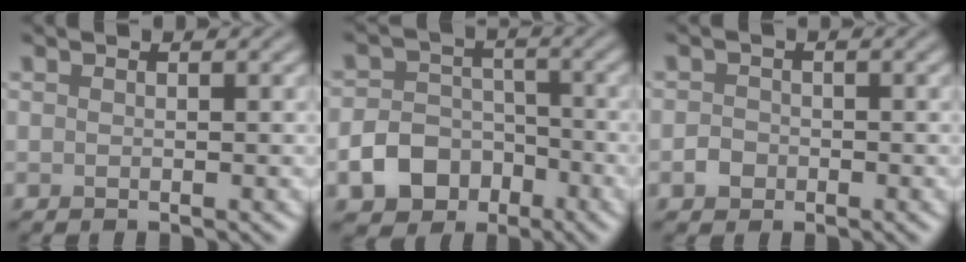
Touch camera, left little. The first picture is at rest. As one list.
[{"total": 5.1, "force": [-2.5, 3.9, 2.2], "torque": [-0.022, 0.000, -0.052]}, {"total": 1.4, "force": [-0.6, 1.1, 0.5], "torque": [-0.003, 0.000, -0.014]}]